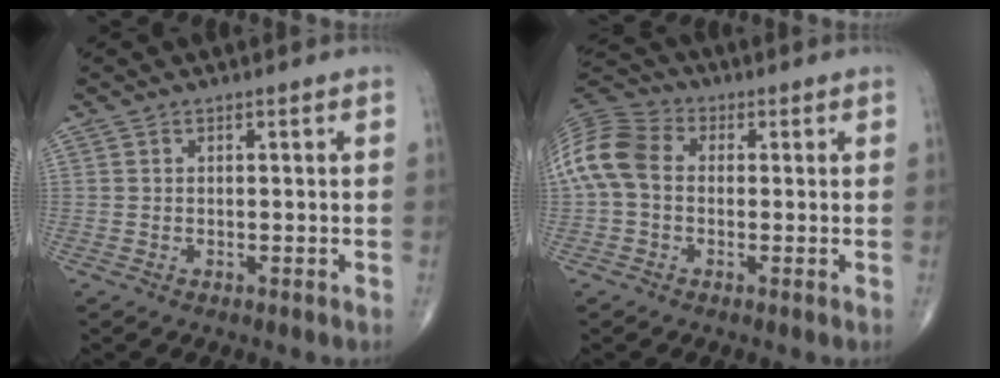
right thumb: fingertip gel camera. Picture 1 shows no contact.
{"total": 11.2, "force": [0.2, 8.2, 7.6], "torque": [-0.162, 0.030, -0.006]}